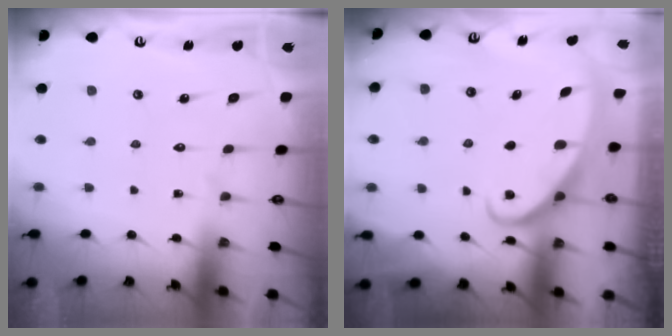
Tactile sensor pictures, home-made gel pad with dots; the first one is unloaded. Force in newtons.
{"total": 2.8, "press": 2.8, "slide": 0.4}